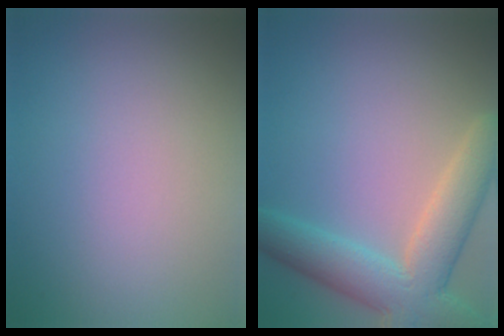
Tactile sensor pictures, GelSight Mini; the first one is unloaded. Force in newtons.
{"total": 7.3, "press": 7.3, "slide": 0.6}